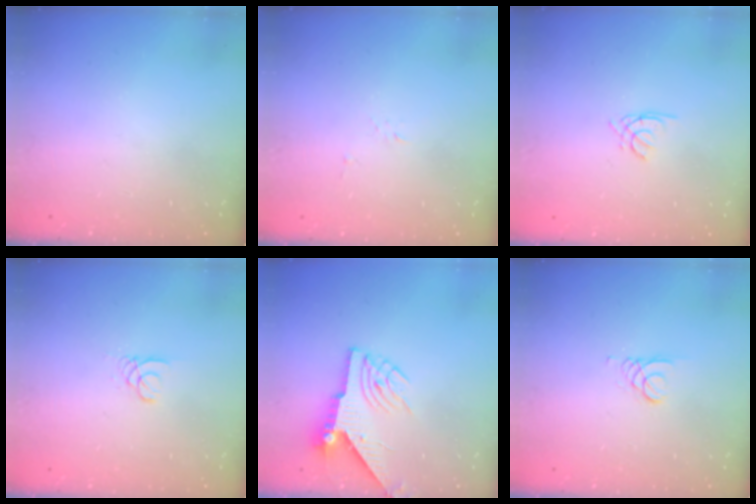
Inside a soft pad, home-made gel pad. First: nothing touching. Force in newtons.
{"total": 2.7, "press": 2.7, "slide": 0.3}
{"total": 1.3, "press": 1.2, "slide": 0.4}
{"total": 1.8, "press": 1.8, "slide": 0.2}
{"total": 6.1, "press": 6.0, "slide": 0.7}
{"total": 0.7, "press": 0.7, "slide": 0.1}